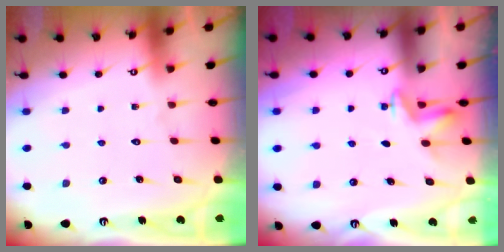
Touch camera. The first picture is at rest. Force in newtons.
{"total": 3.1, "press": 2.9, "slide": 1.0}